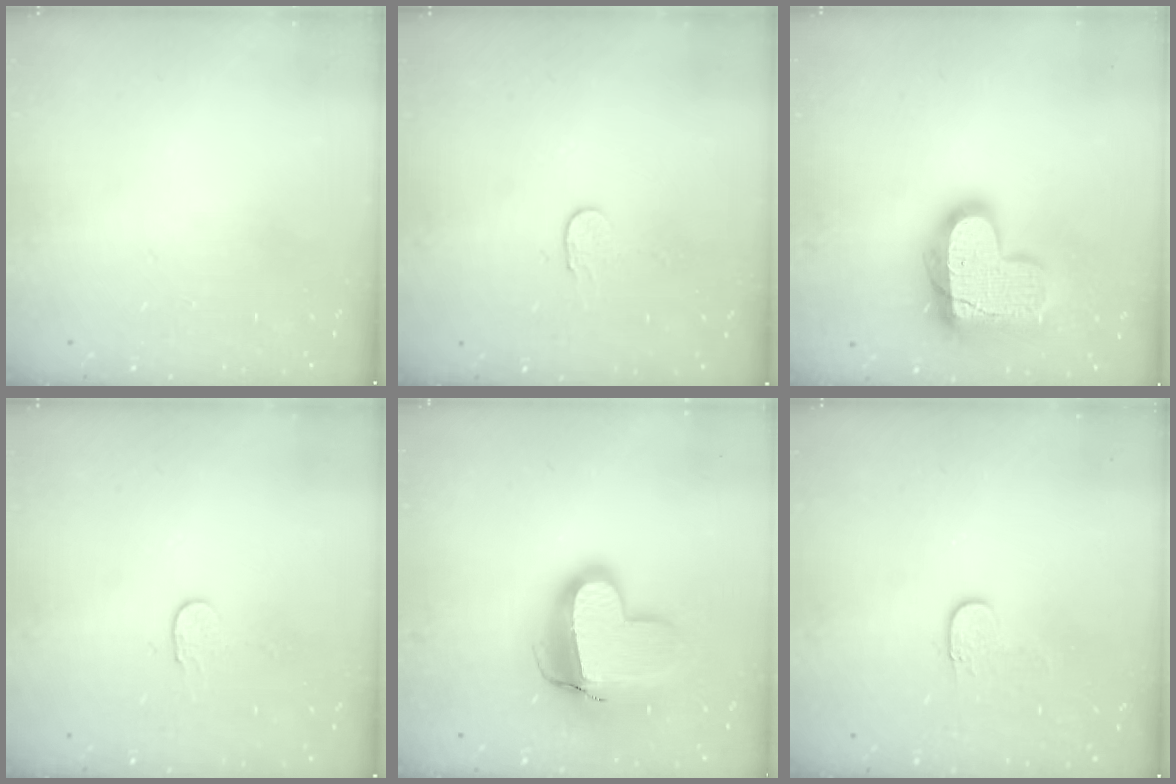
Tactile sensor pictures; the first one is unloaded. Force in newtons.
{"total": 2.7, "press": 2.7, "slide": 0.2}
{"total": 18.0, "press": 17.9, "slide": 1.3}
{"total": 2.7, "press": 2.7, "slide": 0.2}
{"total": 14.4, "press": 14.4, "slide": 1.1}
{"total": 3.9, "press": 3.9, "slide": 0.5}